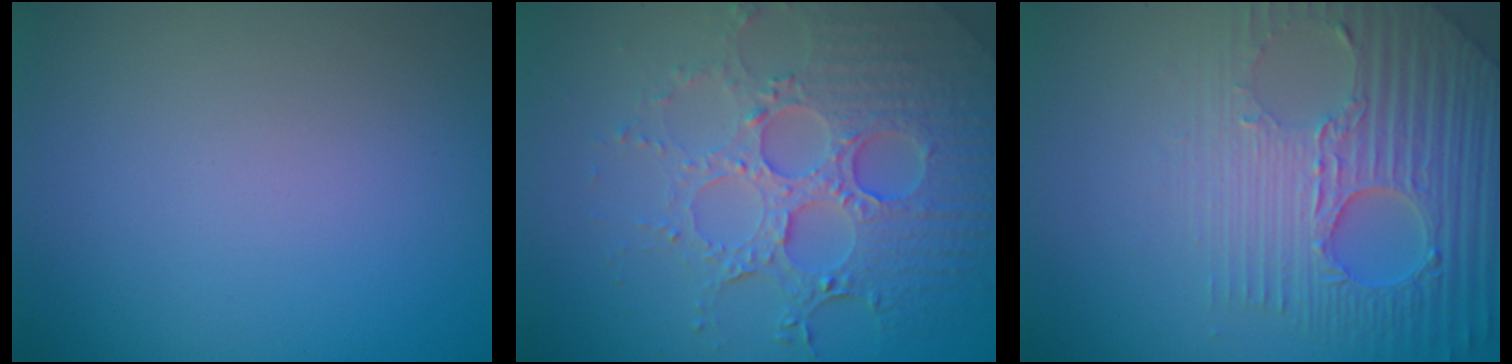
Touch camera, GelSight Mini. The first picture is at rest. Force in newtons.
{"total": 6.9, "press": 5.3, "slide": 4.4}
{"total": 7.8, "press": 5.6, "slide": 5.4}